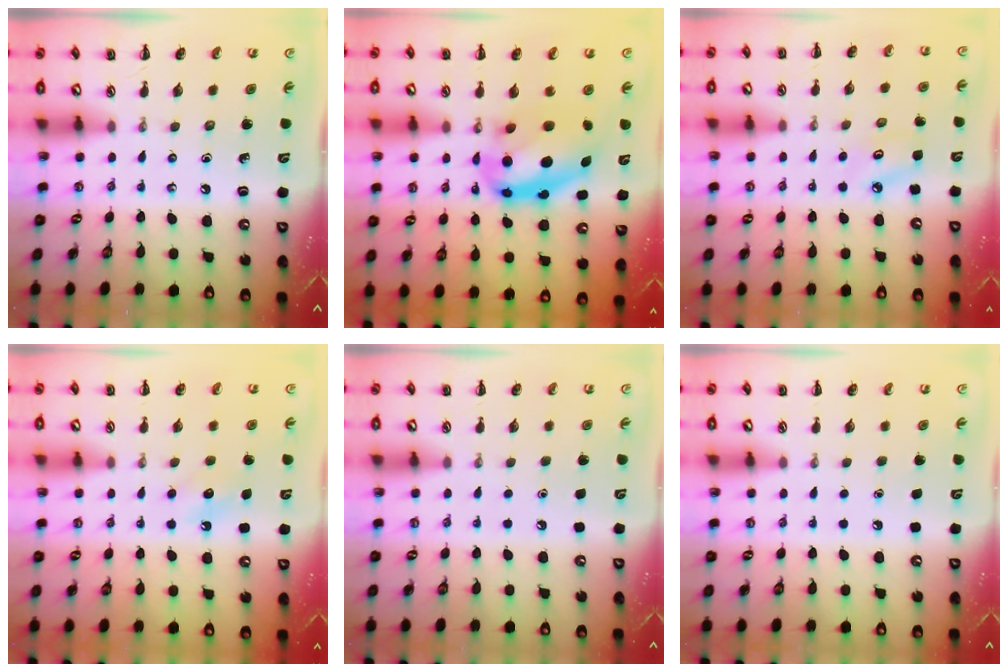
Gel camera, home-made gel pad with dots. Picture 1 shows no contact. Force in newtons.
{"total": 13.1, "press": 12.8, "slide": 2.9}
{"total": 4.1, "press": 3.9, "slide": 1.1}
{"total": 6.7, "press": 6.5, "slide": 1.7}
{"total": 1.7, "press": 1.7, "slide": 0.1}
{"total": 1.9, "press": 1.9, "slide": 0.2}